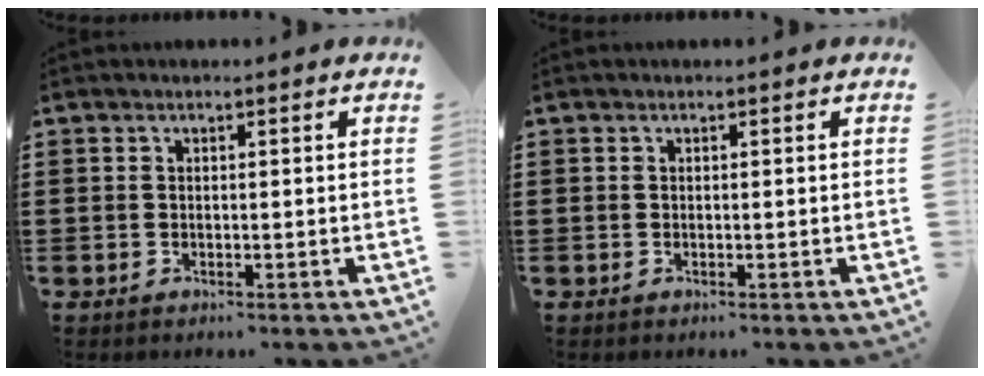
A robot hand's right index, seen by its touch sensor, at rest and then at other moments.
{"total": 0.0}